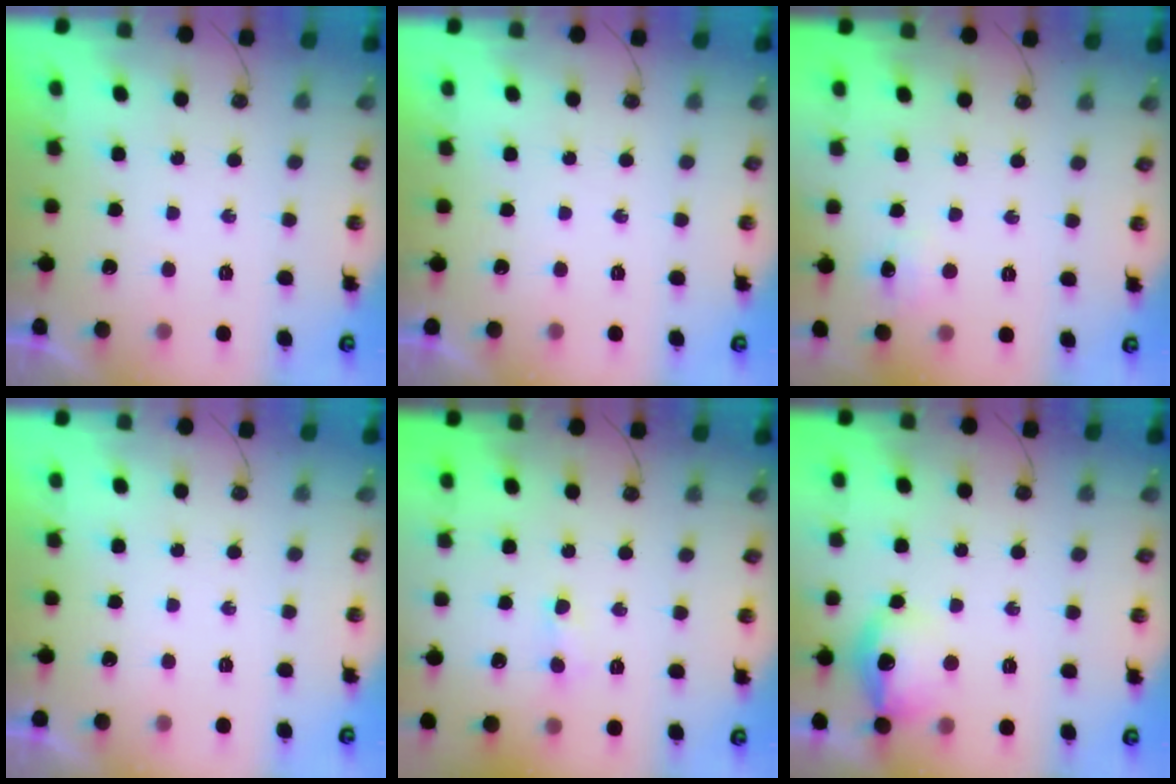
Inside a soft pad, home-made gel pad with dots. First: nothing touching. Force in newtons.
{"total": 0.0}
{"total": 5.8, "press": 5.7, "slide": 0.8}
{"total": 0.0}
{"total": 4.9, "press": 4.8, "slide": 0.9}
{"total": 14.0, "press": 13.9, "slide": 1.0}